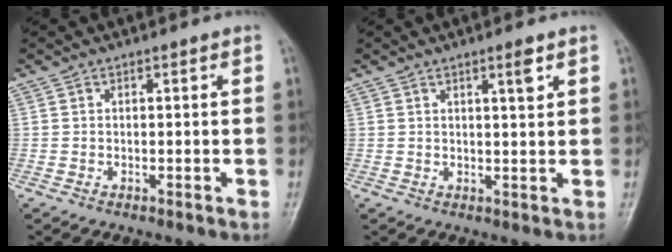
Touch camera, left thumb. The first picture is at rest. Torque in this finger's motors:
{"motor_torque": [-0.03, -0.04, -0.15, -0.29, 0.08]}